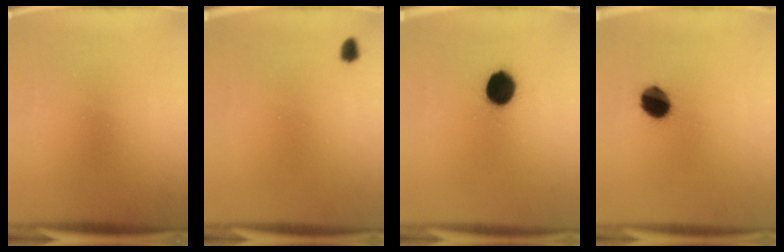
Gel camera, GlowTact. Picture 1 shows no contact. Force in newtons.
{"total": 1.4}
{"total": 9.2}
{"total": 8.7}